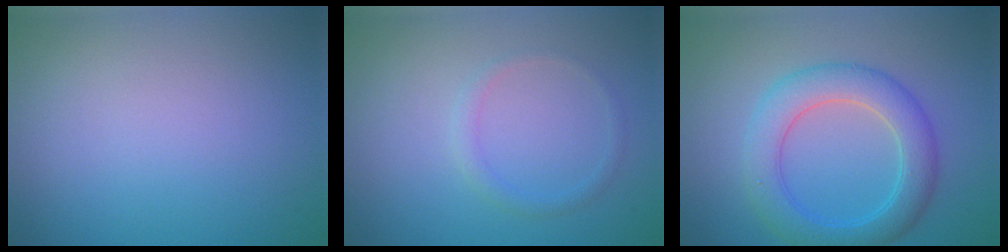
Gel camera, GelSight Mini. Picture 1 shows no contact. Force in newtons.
{"total": 1.2, "press": 1.2, "slide": 0.0}
{"total": 5.0, "press": 5.0, "slide": 0.1}